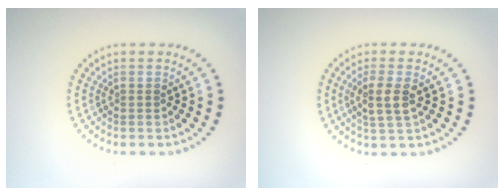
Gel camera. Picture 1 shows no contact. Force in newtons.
{"total": 2.6, "press": 2.5, "slide": 0.9}